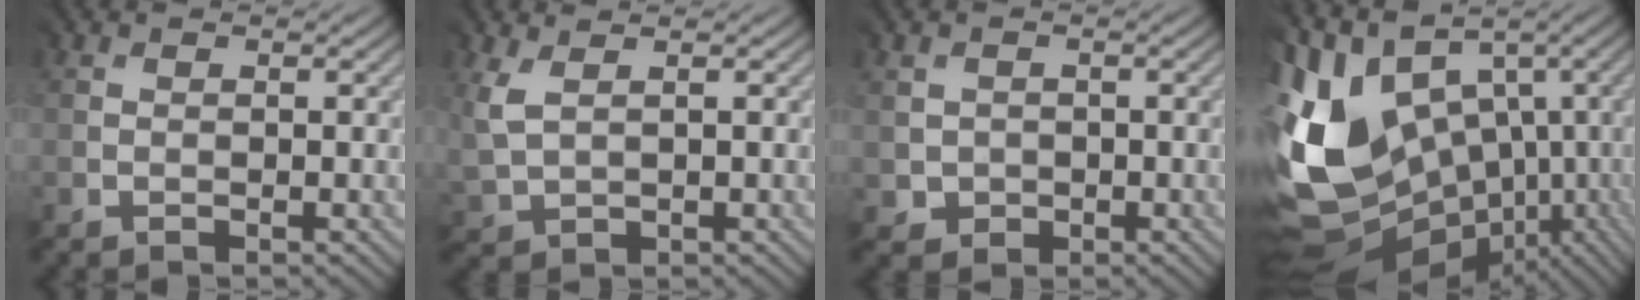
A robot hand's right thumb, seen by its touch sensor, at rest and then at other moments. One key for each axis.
{"total": 3.3, "fx": 2.2, "fy": 1.9, "fz": 1.7, "tx": -0.065, "ty": 0.005, "tz": 0.046}
{"total": 1.7, "fx": 0.2, "fy": 1.3, "fz": -1.1, "tx": 0.012, "ty": -0.006, "tz": 0.002}
{"total": 16.0, "fx": -0.4, "fy": 12.0, "fz": 10.5, "tx": -0.256, "ty": -0.026, "tz": 0.023}